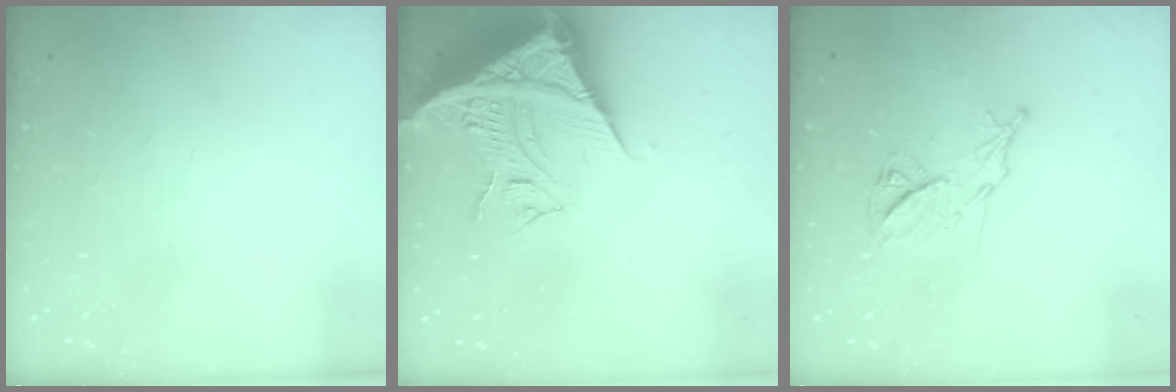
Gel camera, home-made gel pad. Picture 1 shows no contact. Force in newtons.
{"total": 14.7, "press": 14.6, "slide": 1.5}
{"total": 10.0, "press": 10.0, "slide": 0.1}